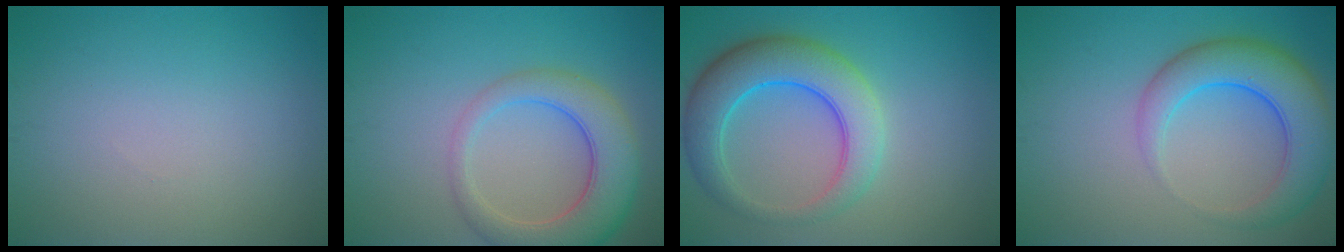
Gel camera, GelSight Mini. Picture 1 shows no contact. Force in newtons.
{"total": 6.3, "press": 6.3, "slide": 0.6}
{"total": 7.0, "press": 7.0, "slide": 0.2}
{"total": 6.8, "press": 6.7, "slide": 0.3}